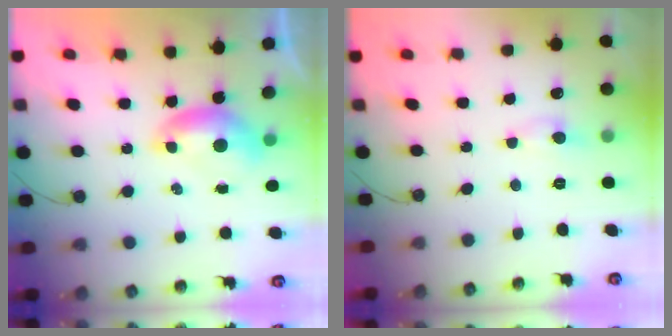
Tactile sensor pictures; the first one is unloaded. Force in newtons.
{"total": 0.9, "press": 0.6, "slide": 0.6}